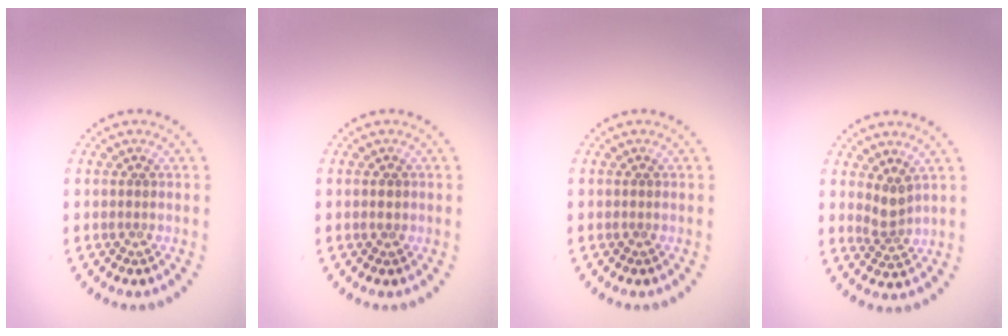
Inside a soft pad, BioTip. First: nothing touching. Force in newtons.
{"total": 1.0, "press": 1.0, "slide": 0.1}
{"total": 0.0}
{"total": 2.1, "press": 1.6, "slide": 1.3}